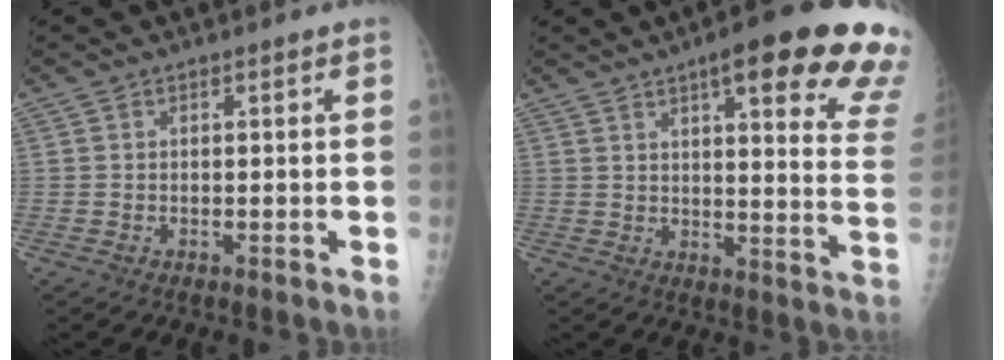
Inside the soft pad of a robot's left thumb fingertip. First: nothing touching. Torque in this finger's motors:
{"motor_torque": [0.25, 0.58, 1.42, -0.91, 0.08]}